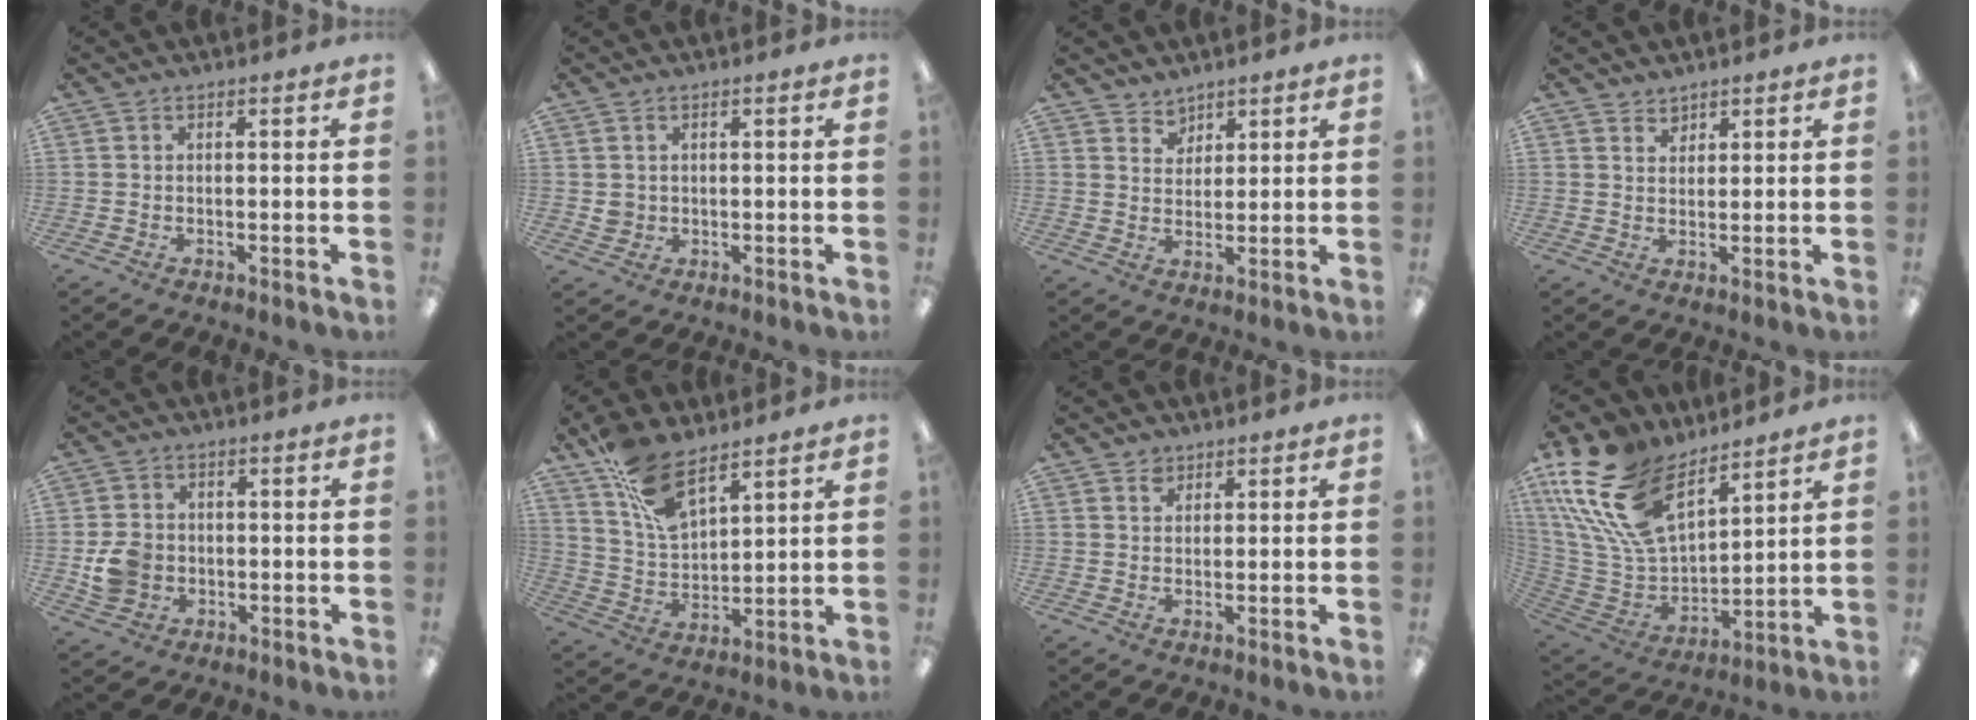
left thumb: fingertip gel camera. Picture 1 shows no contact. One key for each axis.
{"total": 2.6, "fx": 0.7, "fy": 2.4, "fz": 0.6, "tx": -0.007, "ty": -0.002, "tz": 0.013}
{"total": 3.9, "fx": 3.2, "fy": 2.2, "fz": -0.4, "tx": 0.004, "ty": -0.018, "tz": 0.060}
{"total": 2.4, "fx": 2.1, "fy": 1.2, "fz": -0.1, "tx": 0.008, "ty": -0.010, "tz": 0.040}
{"total": 6.6, "fx": -1.0, "fy": 5.9, "fz": 2.8, "tx": -0.056, "ty": 0.012, "tz": -0.014}
{"total": 12.9, "fx": 9.1, "fy": 5.5, "fz": 7.2, "tx": -0.147, "ty": -0.038, "tz": 0.172}
{"total": 2.2, "fx": 1.7, "fy": 1.4, "fz": 0.4, "tx": -0.002, "ty": -0.005, "tz": 0.031}
{"total": 23.3, "fx": 14.1, "fy": 12.5, "fz": 13.8, "tx": -0.315, "ty": -0.069, "tz": 0.260}